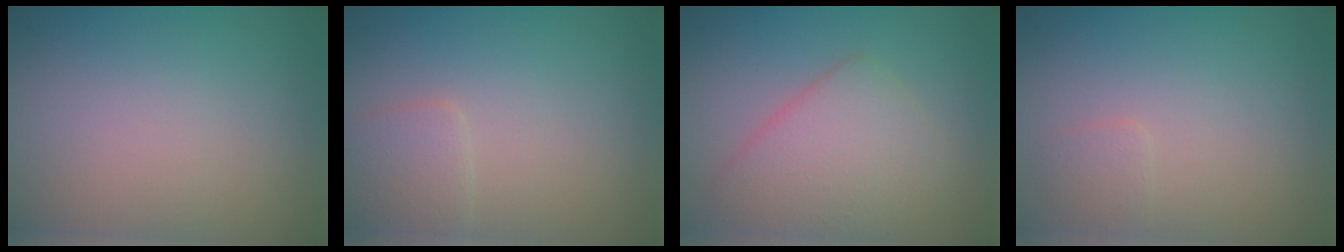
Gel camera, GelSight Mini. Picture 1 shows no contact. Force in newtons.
{"total": 1.9, "press": 1.9, "slide": 0.1}
{"total": 4.4, "press": 4.4, "slide": 0.4}
{"total": 1.0, "press": 1.0, "slide": 0.0}